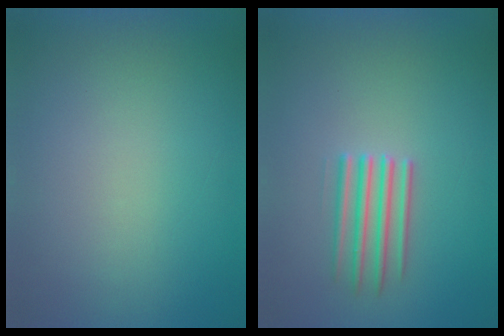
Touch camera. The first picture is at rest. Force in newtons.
{"total": 2.7}